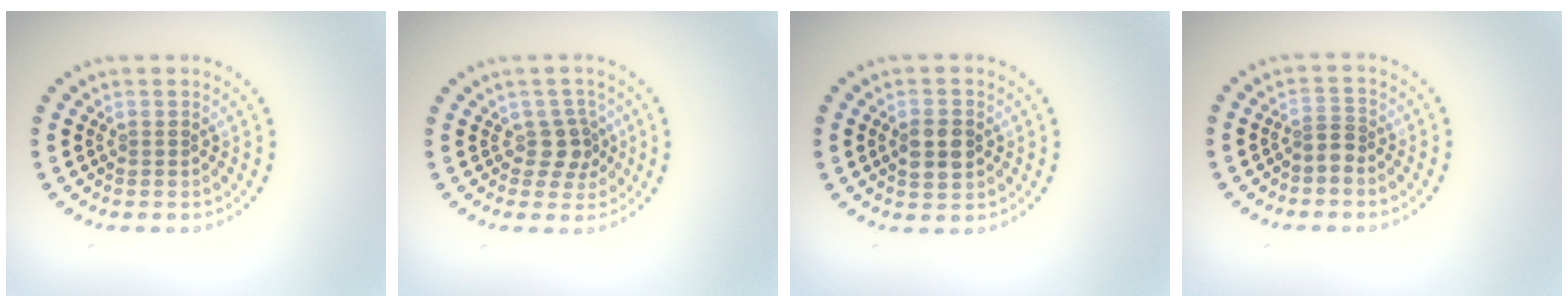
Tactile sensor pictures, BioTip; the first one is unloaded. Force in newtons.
{"total": 2.2, "press": 1.9, "slide": 1.2}
{"total": 2.9, "press": 2.9, "slide": 0.0}
{"total": 1.3, "press": 0.9, "slide": 1.0}